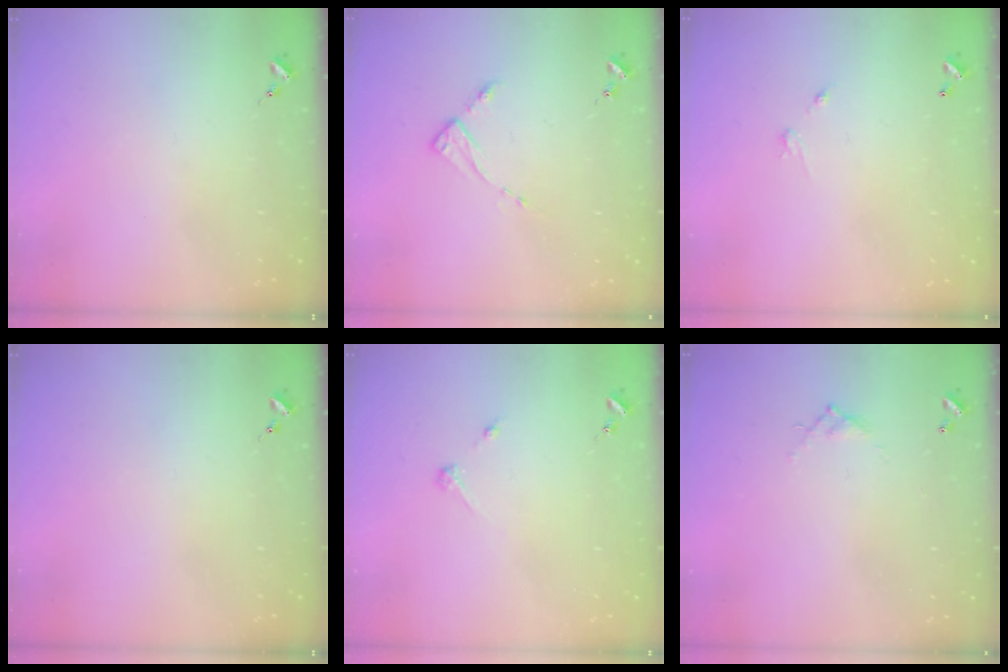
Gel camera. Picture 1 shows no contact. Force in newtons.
{"total": 2.8, "press": 2.8, "slide": 0.4}
{"total": 4.5, "press": 4.5, "slide": 0.3}
{"total": 0.0}
{"total": 2.7, "press": 2.7, "slide": 0.3}
{"total": 4.2, "press": 4.2, "slide": 0.2}